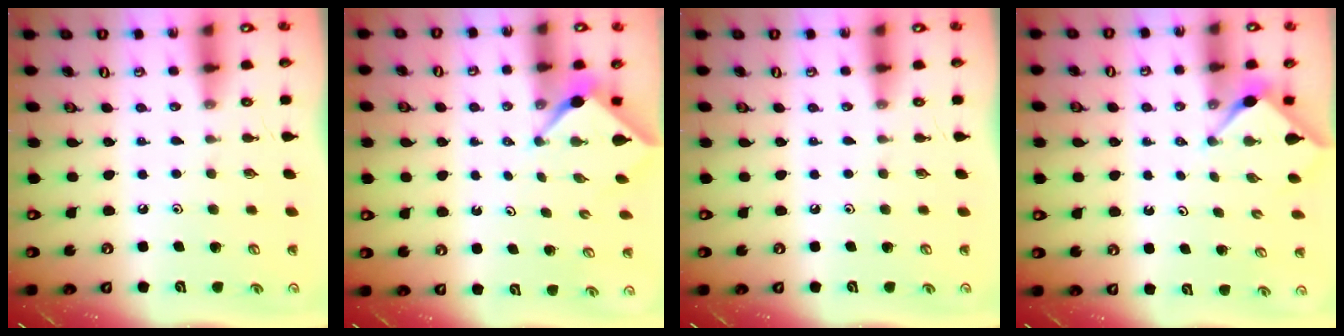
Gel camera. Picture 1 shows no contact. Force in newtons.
{"total": 2.3, "press": 2.3, "slide": 0.2}
{"total": 0.0}
{"total": 2.9, "press": 2.8, "slide": 0.3}